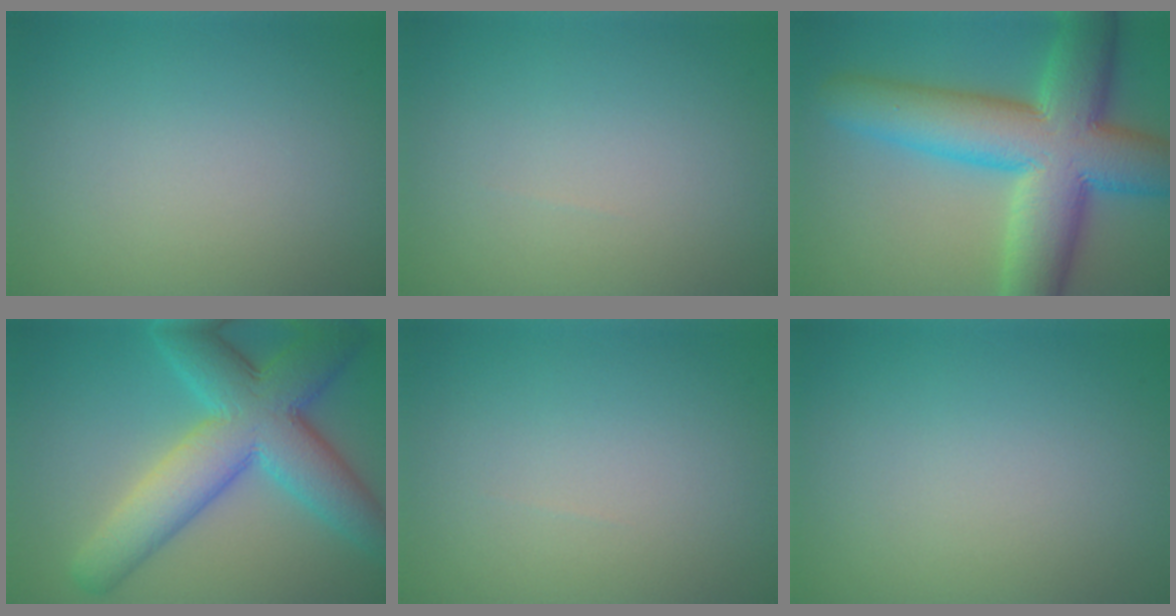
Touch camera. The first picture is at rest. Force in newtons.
{"total": 0.0}
{"total": 13.0, "press": 12.9, "slide": 0.6}
{"total": 9.8, "press": 9.8, "slide": 0.4}
{"total": 0.0}
{"total": 0.0}